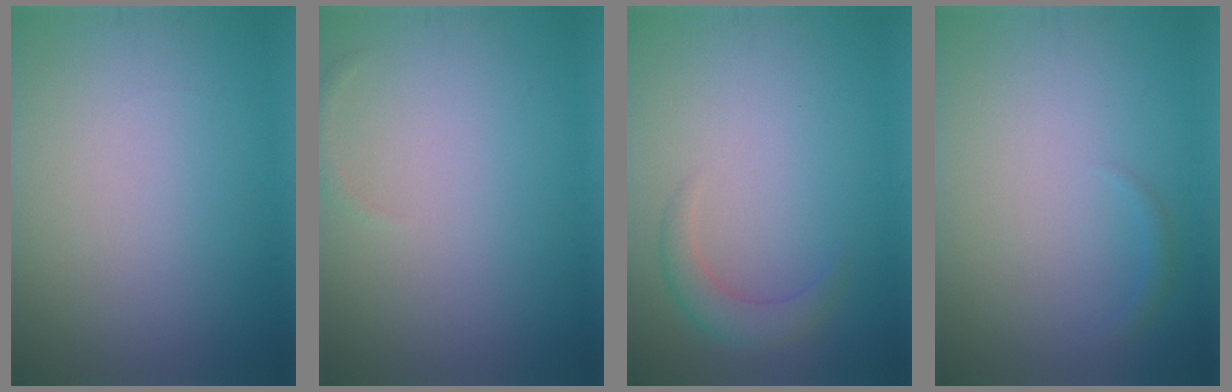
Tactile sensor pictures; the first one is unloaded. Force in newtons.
{"total": 0.6, "press": 0.6, "slide": 0.1}
{"total": 2.4, "press": 2.4, "slide": 0.1}
{"total": 0.7, "press": 0.7, "slide": 0.1}